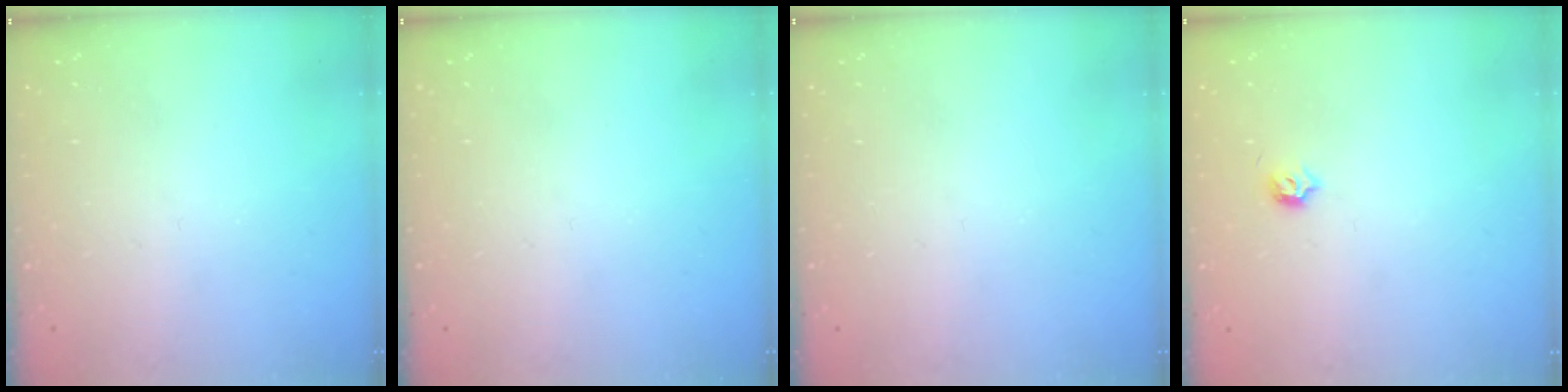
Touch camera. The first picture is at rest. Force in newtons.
{"total": 0.0}
{"total": 0.0}
{"total": 3.5, "press": 3.5, "slide": 0.6}